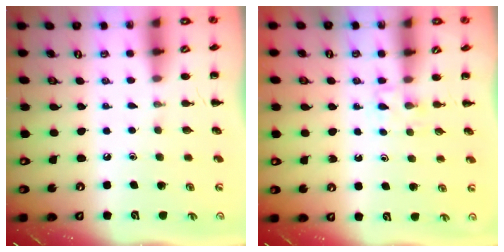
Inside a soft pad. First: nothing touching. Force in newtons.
{"total": 3.4, "press": 3.2, "slide": 1.2}